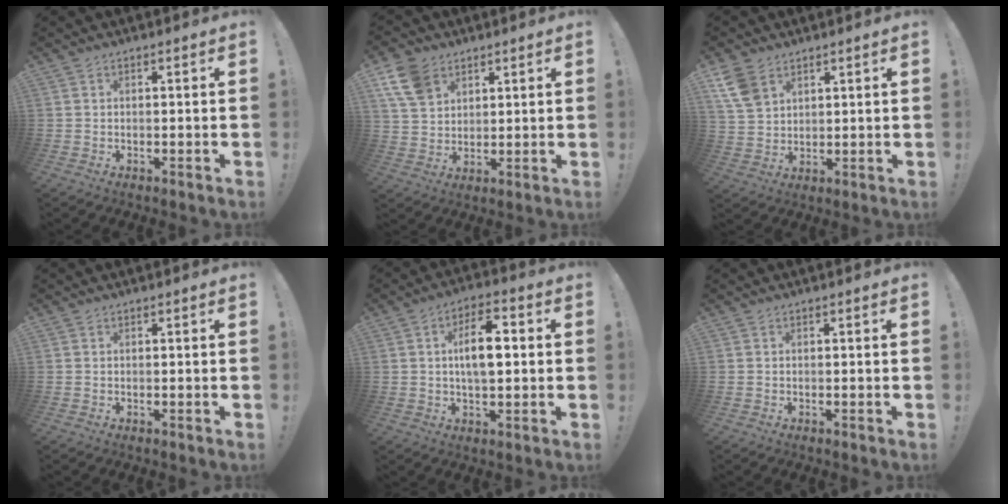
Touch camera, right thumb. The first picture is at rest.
{"total": 10.8, "force": [6.2, 7.3, 5.0], "torque": [-0.099, -0.023, 0.124]}
{"total": 8.6, "force": [5.1, 5.4, 4.3], "torque": [-0.085, -0.017, 0.104]}
{"total": 0.0}
{"total": 10.0, "force": [1.0, 5.1, 8.5], "torque": [-0.142, 0.003, 0.011]}
{"total": 0.0}